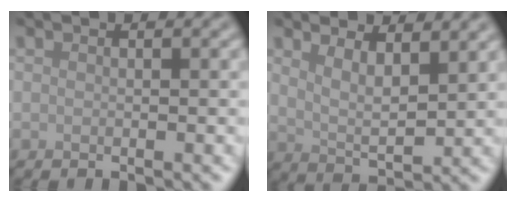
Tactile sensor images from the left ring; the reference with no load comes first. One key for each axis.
{"total": 4.1, "fx": 2.5, "fy": 1.6, "fz": 2.8, "tx": -0.056, "ty": -0.007, "tz": 0.049}